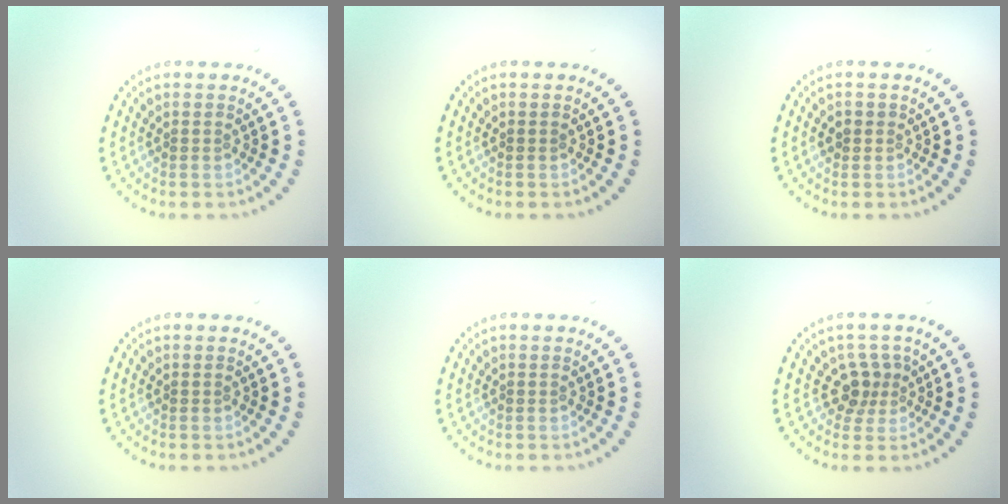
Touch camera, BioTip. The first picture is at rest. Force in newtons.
{"total": 0.0}
{"total": 1.0, "press": 1.0, "slide": 0.3}
{"total": 0.0}
{"total": 0.0}
{"total": 2.4, "press": 1.8, "slide": 1.6}